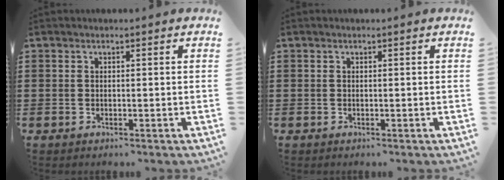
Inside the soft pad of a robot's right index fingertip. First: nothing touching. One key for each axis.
{"total": 0.0}